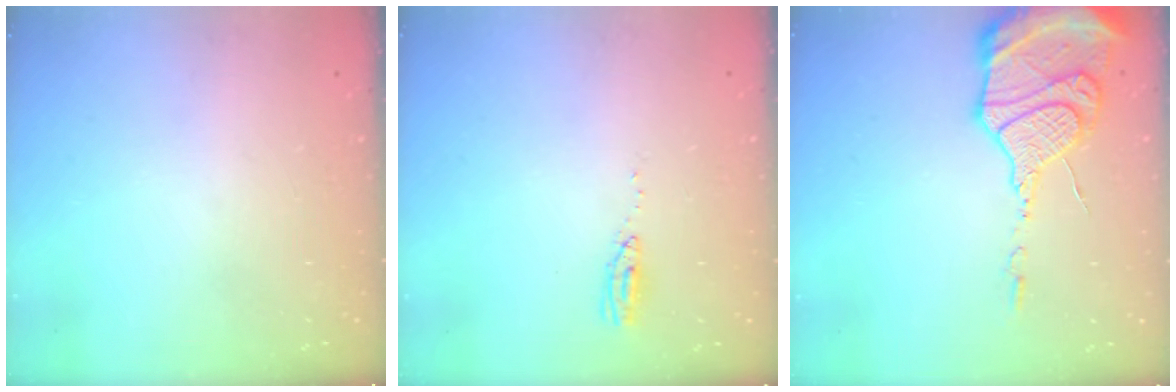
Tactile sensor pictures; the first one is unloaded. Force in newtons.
{"total": 3.5, "press": 3.3, "slide": 1.2}
{"total": 19.7, "press": 18.9, "slide": 5.7}